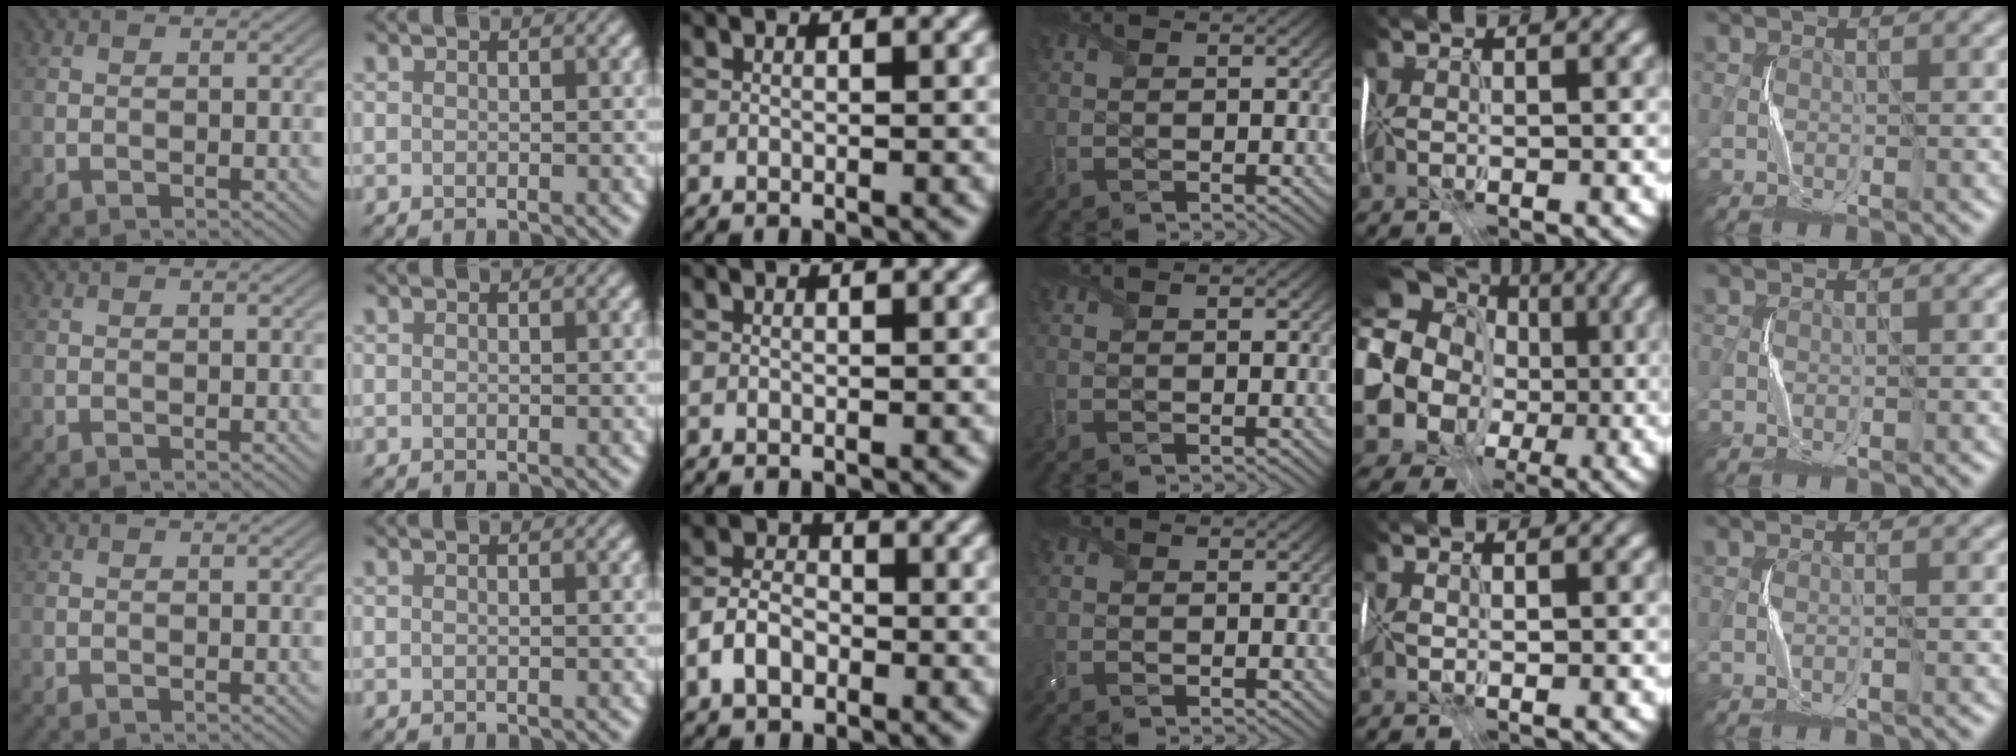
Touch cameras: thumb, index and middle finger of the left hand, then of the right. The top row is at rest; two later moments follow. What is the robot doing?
{"motion": "wrap", "object": "scarf"}